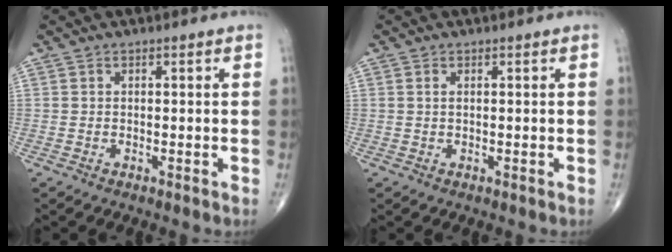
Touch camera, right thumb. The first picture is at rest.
{"total": 0.7, "force": [0.2, 0.3, 0.6], "torque": [-0.015, 0.004, 0.006]}